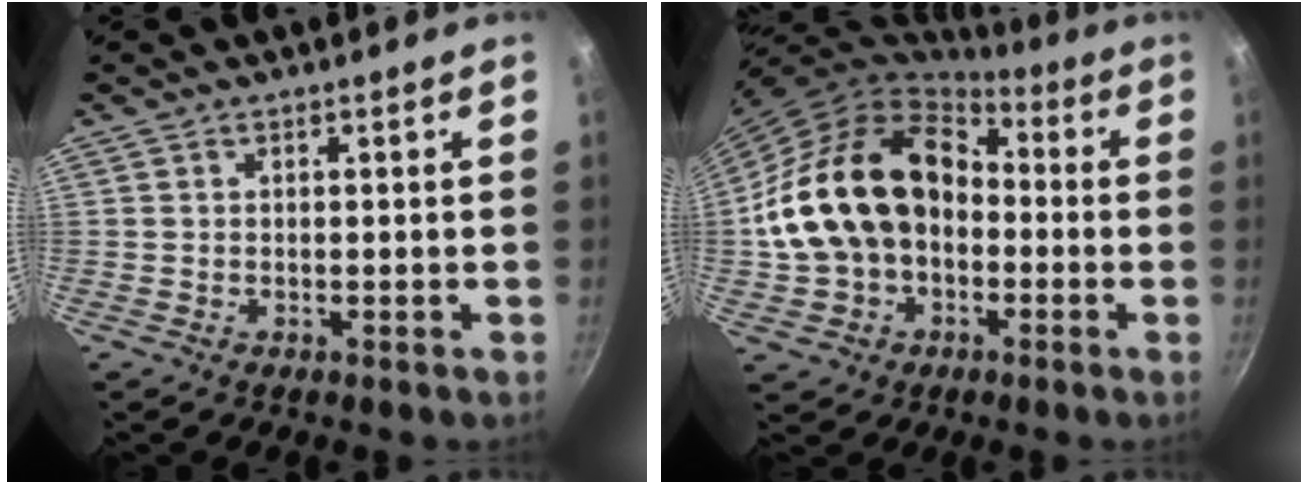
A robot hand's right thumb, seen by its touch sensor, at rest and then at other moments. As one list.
[{"total": 20.5, "force": [-1.3, 15.3, 13.5], "torque": [-0.232, 0.058, -0.022]}]